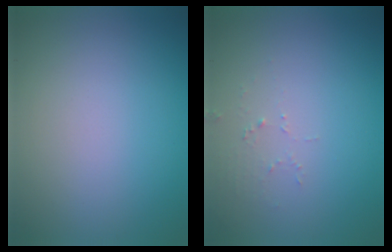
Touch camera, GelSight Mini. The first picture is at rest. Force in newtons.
{"total": 1.1, "press": 1.1, "slide": 0.1}